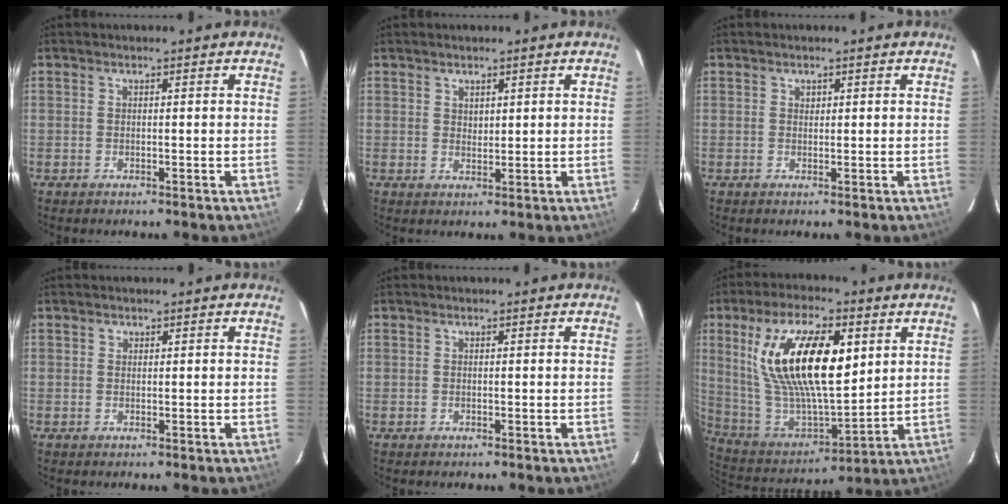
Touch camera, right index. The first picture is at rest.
{"total": 1.7, "force": [1.1, 1.2, 0.6], "torque": [-0.006, 0.001, 0.020]}
{"total": 0.7, "force": [0.4, 0.5, 0.1], "torque": [0.003, 0.005, 0.009]}
{"total": 0.7, "force": [0.3, 0.6, 0.0], "torque": [0.002, 0.003, 0.003]}
{"total": 0.0}
{"total": 22.7, "force": [7.4, 9.0, 19.4], "torque": [-0.364, 0.007, 0.149]}